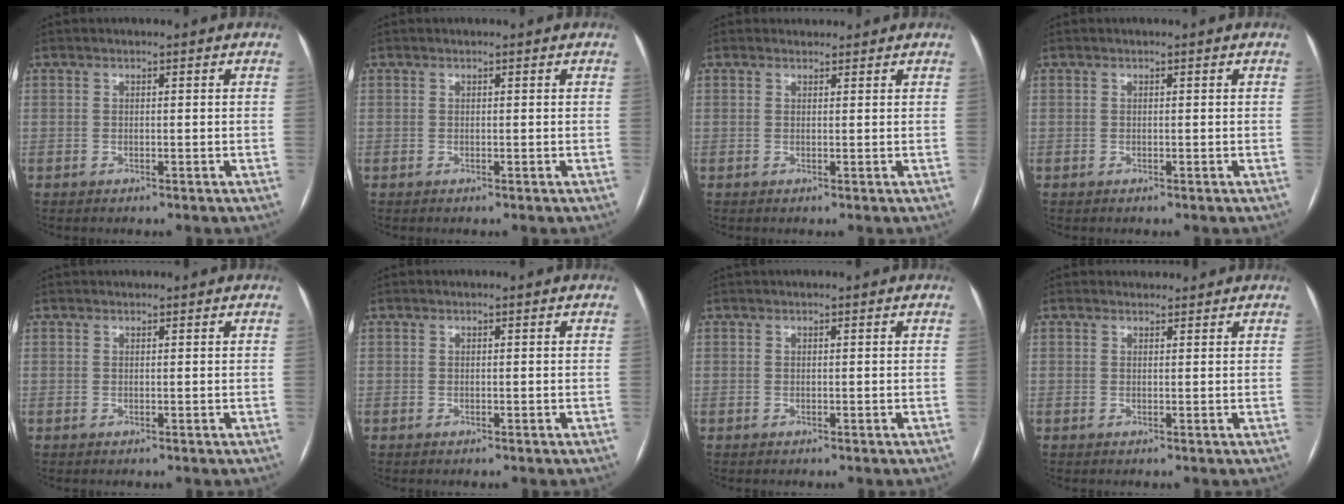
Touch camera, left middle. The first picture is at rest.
{"total": 0.0}
{"total": 1.3, "force": [1.1, 0.6, -0.2], "torque": [-0.002, 0.009, 0.016]}
{"total": 0.0}
{"total": 1.1, "force": [1.0, 0.3, 0.1], "torque": [-0.006, 0.021, 0.018]}
{"total": 0.0}
{"total": 0.5, "force": [0.5, 0.0, 0.2], "torque": [-0.004, 0.017, 0.013]}
{"total": 1.6, "force": [1.5, 0.6, -0.1], "torque": [-0.001, 0.010, 0.022]}